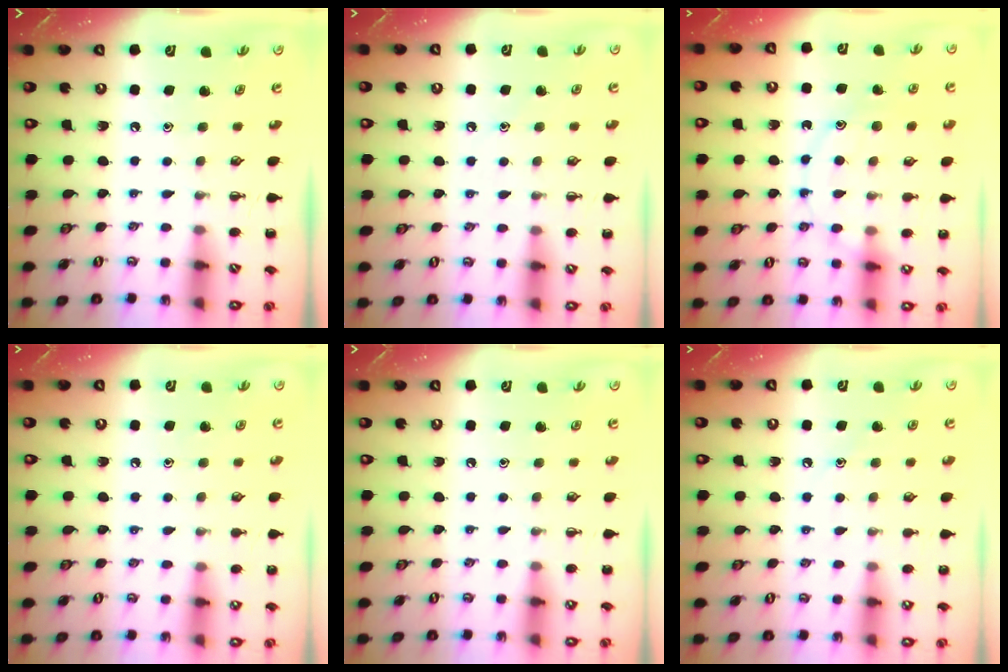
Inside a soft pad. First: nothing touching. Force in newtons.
{"total": 6.1, "press": 5.8, "slide": 2.0}
{"total": 11.6, "press": 11.6, "slide": 0.6}
{"total": 7.4, "press": 7.0, "slide": 2.2}
{"total": 3.2, "press": 3.1, "slide": 1.1}
{"total": 8.2, "press": 8.0, "slide": 1.9}